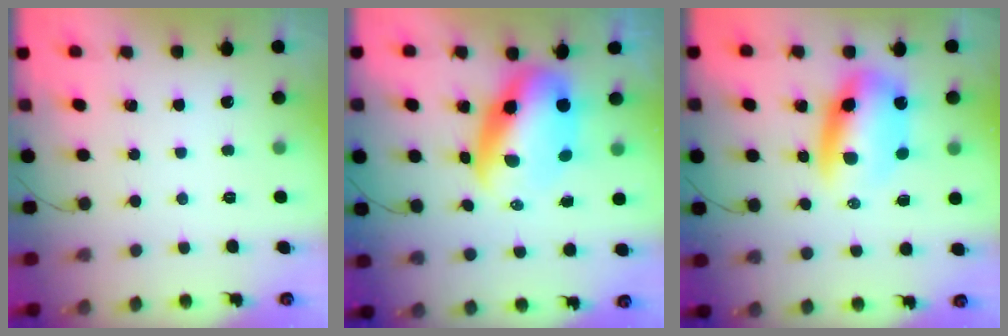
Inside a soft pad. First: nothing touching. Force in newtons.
{"total": 9.8, "press": 9.5, "slide": 2.5}
{"total": 10.9, "press": 10.5, "slide": 2.9}